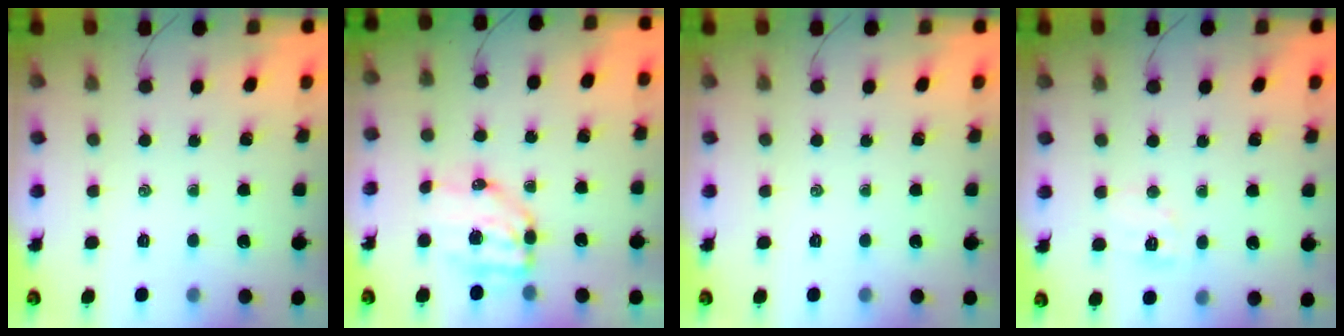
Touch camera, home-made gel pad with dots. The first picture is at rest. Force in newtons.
{"total": 7.2, "press": 7.0, "slide": 1.6}
{"total": 0.0}
{"total": 5.4, "press": 5.3, "slide": 1.1}